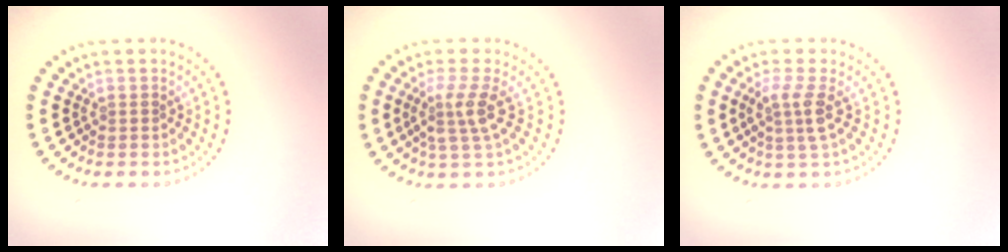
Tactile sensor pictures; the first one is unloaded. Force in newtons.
{"total": 2.7, "press": 2.0, "slide": 1.8}
{"total": 2.6, "press": 2.1, "slide": 1.6}